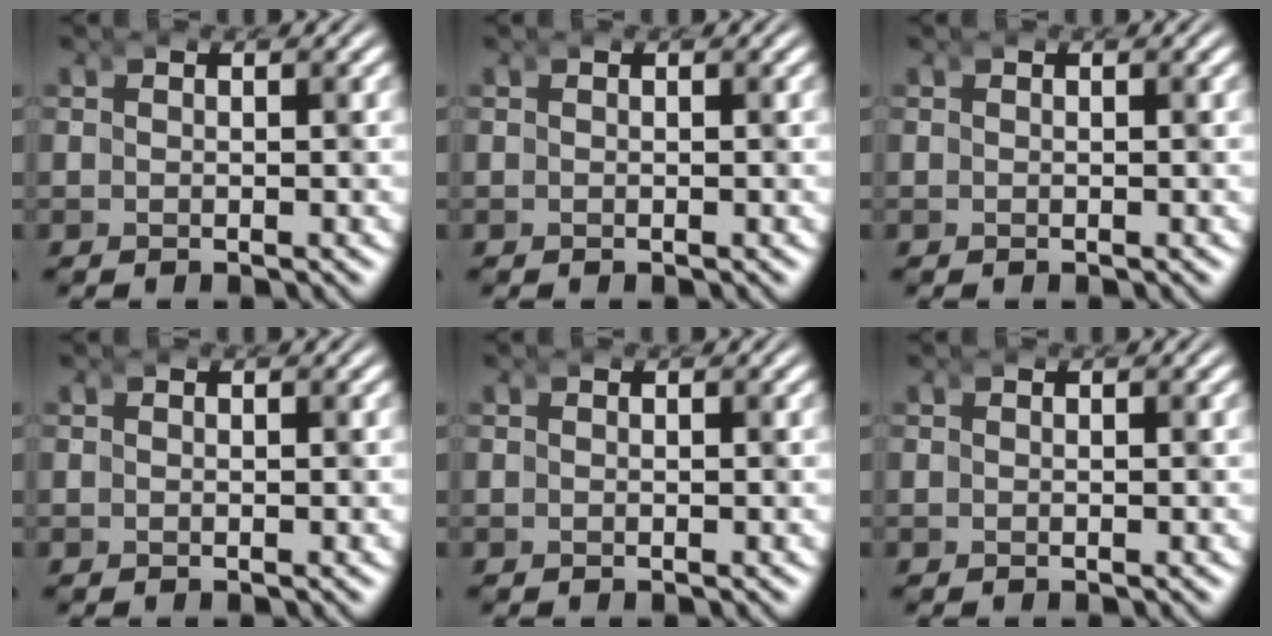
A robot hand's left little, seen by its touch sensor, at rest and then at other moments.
{"total": 0.0}
{"total": 0.0}
{"total": 0.0}
{"total": 0.0}
{"total": 0.0}